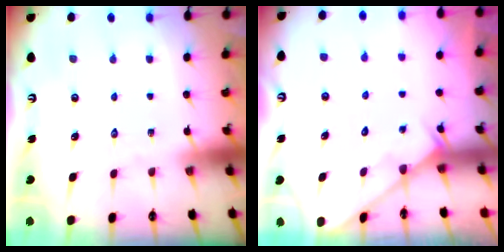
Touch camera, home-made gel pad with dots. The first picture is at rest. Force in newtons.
{"total": 2.9, "press": 2.9, "slide": 0.3}